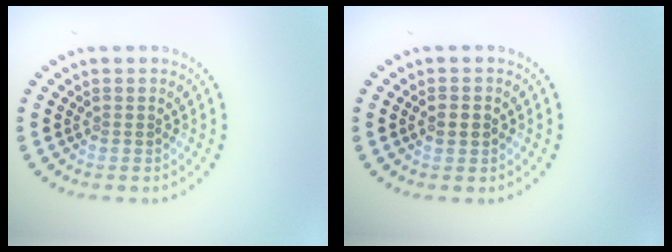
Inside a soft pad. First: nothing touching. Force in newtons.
{"total": 1.9, "press": 1.9, "slide": 0.1}